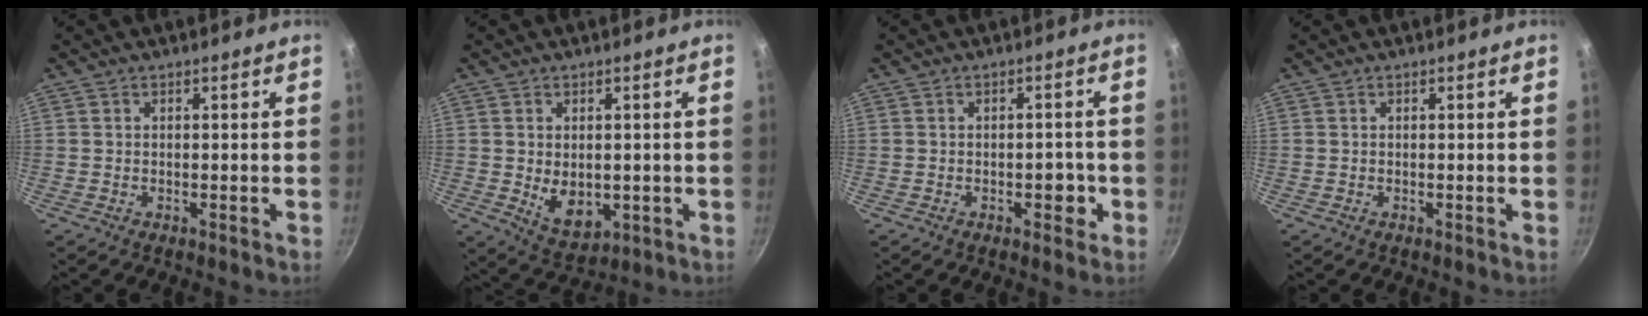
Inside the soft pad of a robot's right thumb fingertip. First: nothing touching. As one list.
[{"total": 7.1, "force": [-0.3, 4.8, 5.1], "torque": [-0.069, -0.016, 0.012]}, {"total": 3.4, "force": [-1.1, 2.1, 2.4], "torque": [-0.010, 0.012, -0.016]}, {"total": 0.0}]